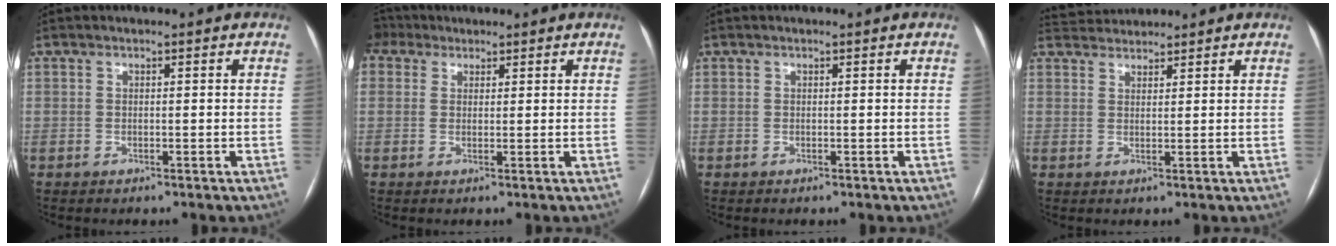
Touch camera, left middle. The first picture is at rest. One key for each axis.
{"total": 6.1, "fx": 3.9, "fy": 4.3, "fz": 1.8, "tx": -0.057, "ty": 0.037, "tz": 0.083}
{"total": 0.0}
{"total": 3.9, "fx": 3.9, "fy": 0.6, "fz": 0.1, "tx": -0.008, "ty": 0.029, "tz": 0.072}